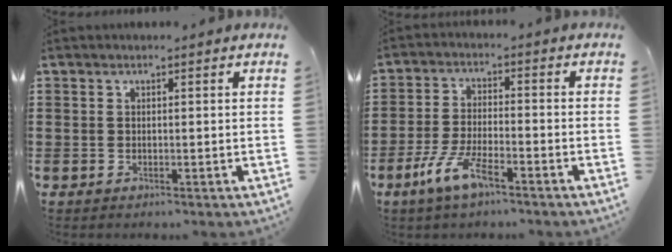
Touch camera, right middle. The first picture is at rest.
{"total": 6.5, "force": [-3.9, 1.4, 5.0], "torque": [-0.117, -0.011, -0.077]}